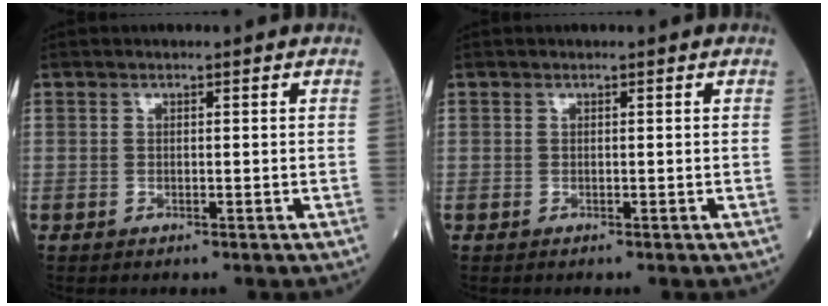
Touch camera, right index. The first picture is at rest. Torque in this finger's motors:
{"motor_torque": [0.08, 0.00, 0.04, 0.01]}